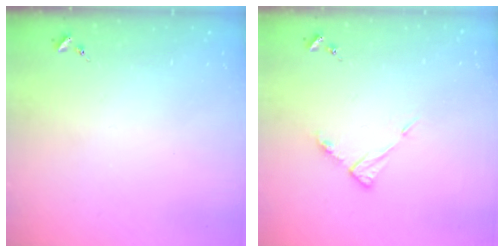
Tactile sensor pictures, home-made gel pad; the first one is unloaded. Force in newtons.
{"total": 7.4, "press": 7.4, "slide": 0.6}